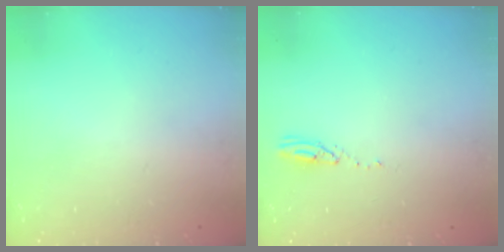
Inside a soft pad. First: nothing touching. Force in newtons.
{"total": 3.0, "press": 2.9, "slide": 0.3}